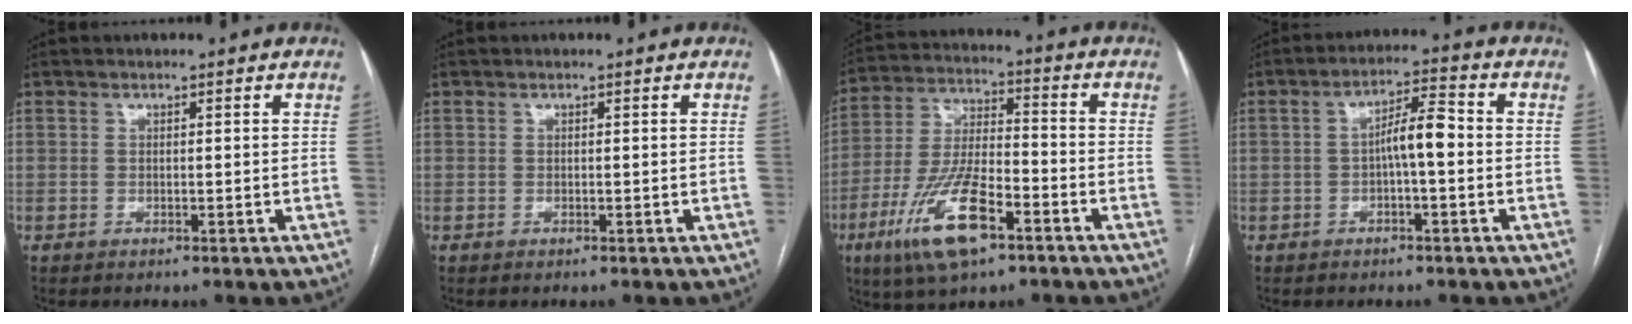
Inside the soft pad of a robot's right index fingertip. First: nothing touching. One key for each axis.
{"total": 0.0}
{"total": 14.3, "fx": -7.2, "fy": 4.2, "fz": 11.6, "tx": -0.240, "ty": -0.005, "tz": -0.128}
{"total": 5.6, "fx": -0.6, "fy": 1.1, "fz": 5.4, "tx": -0.090, "ty": 0.020, "tz": -0.010}